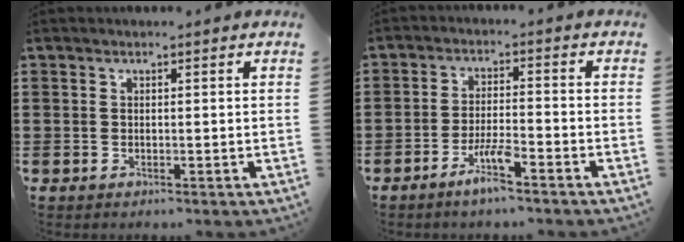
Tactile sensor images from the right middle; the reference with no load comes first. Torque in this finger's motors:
{"motor_torque": [2.14, 0.00, 0.26, 0.12]}